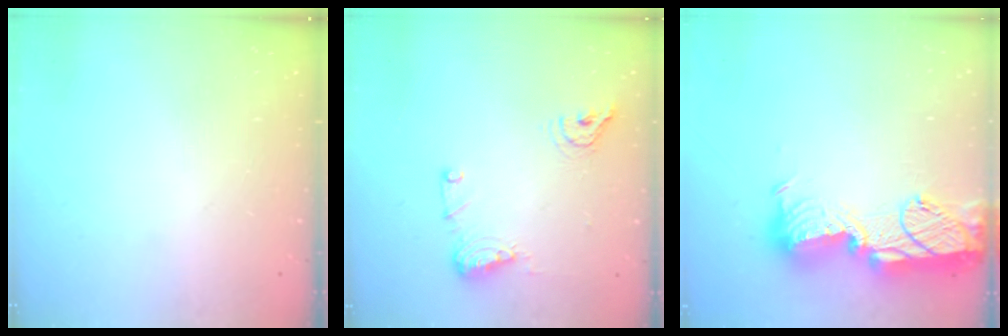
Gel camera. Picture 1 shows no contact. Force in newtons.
{"total": 8.9, "press": 8.7, "slide": 1.7}
{"total": 19.3, "press": 19.2, "slide": 1.1}